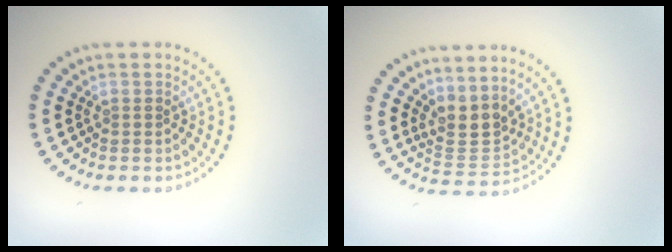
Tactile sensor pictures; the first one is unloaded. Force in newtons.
{"total": 2.9, "press": 2.3, "slide": 1.9}